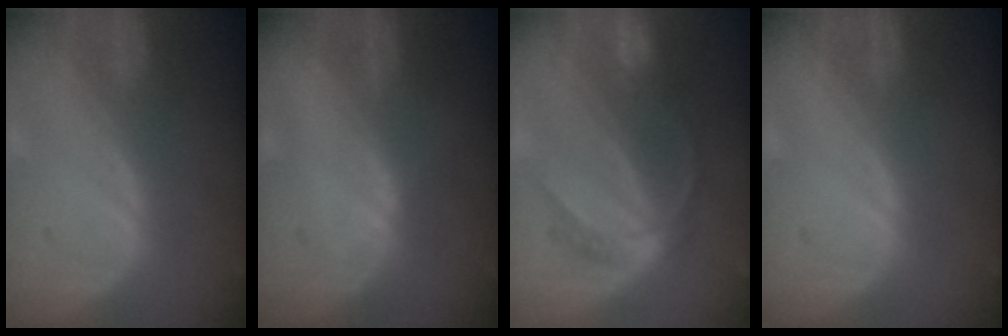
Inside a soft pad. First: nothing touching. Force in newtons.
{"total": 1.2, "press": 0.9, "slide": 0.8}
{"total": 6.7, "press": 5.8, "slide": 3.4}
{"total": 0.0}